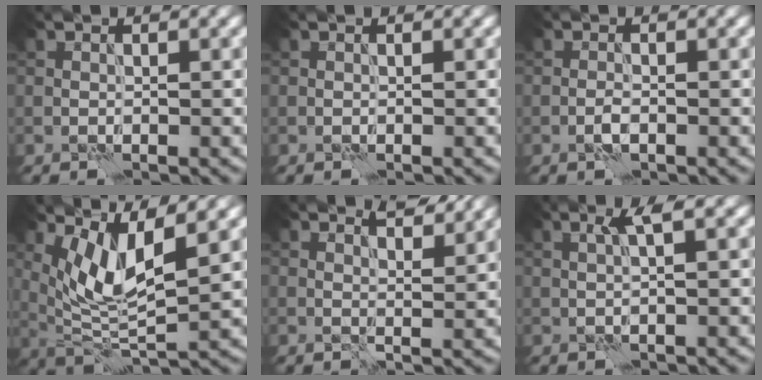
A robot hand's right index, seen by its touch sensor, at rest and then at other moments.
{"total": 0.0}
{"total": 1.0, "force": [-0.5, 0.3, 0.9], "torque": [-0.020, 0.001, -0.012]}
{"total": 6.2, "force": [2.9, 1.8, 5.2], "torque": [-0.101, -0.011, 0.059]}
{"total": 2.9, "force": [2.5, 0.6, 1.5], "torque": [-0.018, -0.006, 0.036]}
{"total": 2.0, "force": [0.7, 0.0, 1.8], "torque": [-0.038, 0.005, 0.014]}